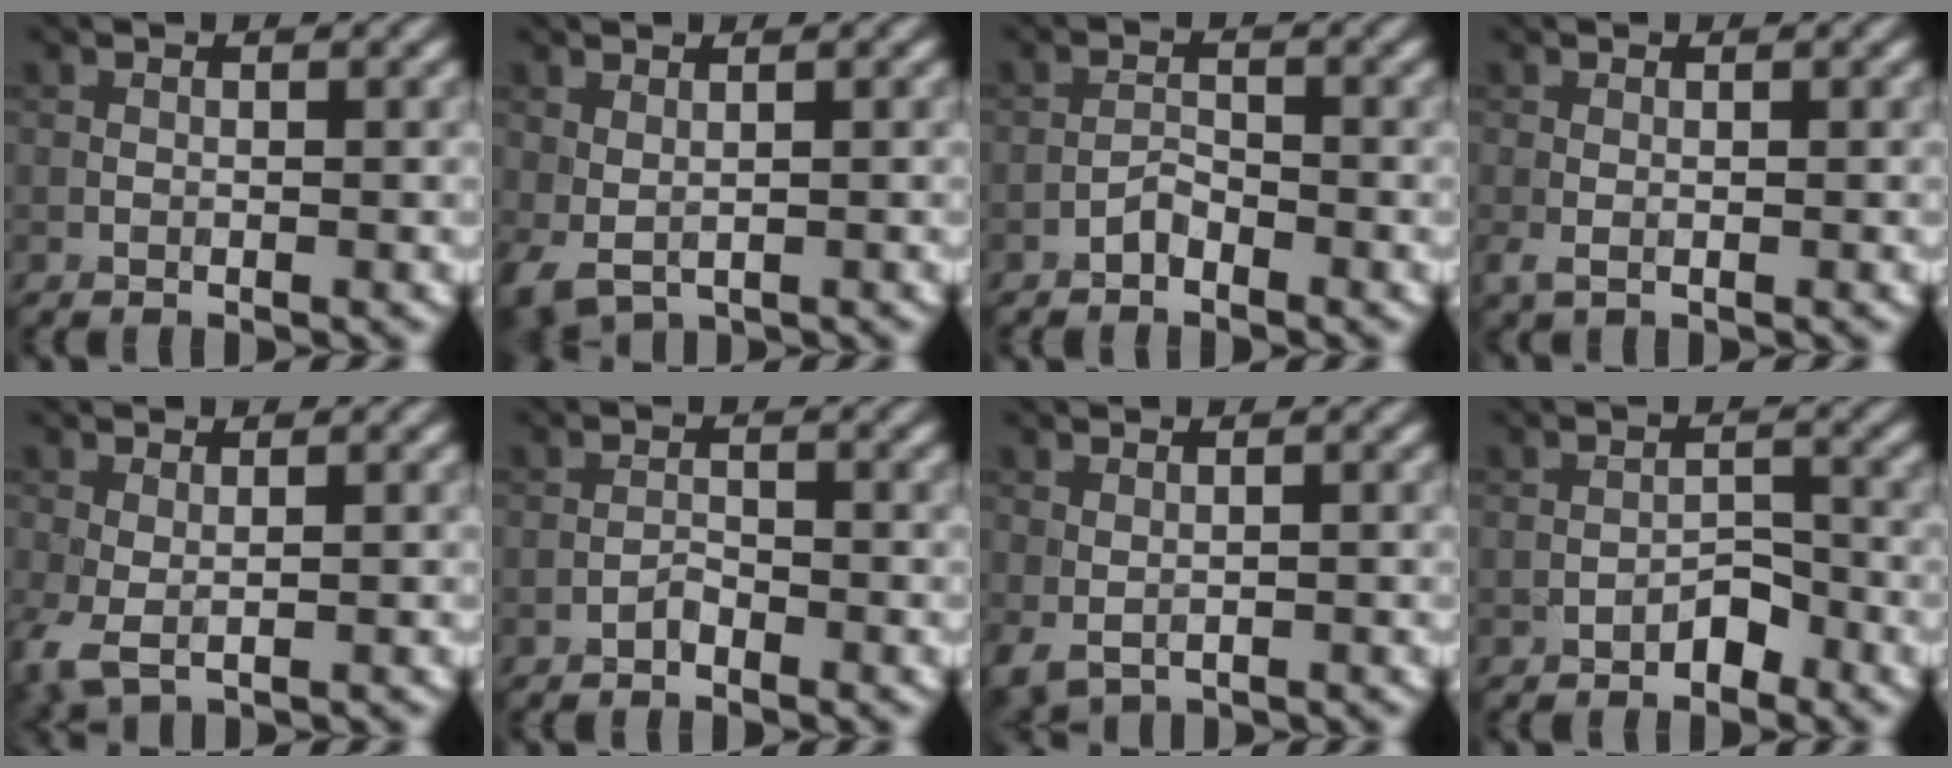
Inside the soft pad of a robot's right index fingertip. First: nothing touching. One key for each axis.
{"total": 1.6, "fx": 0.2, "fy": 1.0, "fz": 1.2, "tx": -0.030, "ty": -0.007, "tz": 0.012}
{"total": 1.3, "fx": -1.1, "fy": 0.5, "fz": 0.5, "tx": -0.007, "ty": 0.007, "tz": -0.023}
{"total": 1.0, "fx": -0.2, "fy": 0.4, "fz": 0.8, "tx": -0.022, "ty": -0.003, "tz": -0.005}
{"total": 2.3, "fx": -0.1, "fy": 1.1, "fz": 2.0, "tx": -0.056, "ty": -0.003, "tz": -0.005}
{"total": 0.9, "fx": -0.8, "fy": 0.3, "fz": 0.4, "tx": -0.005, "ty": 0.003, "tz": -0.016}
{"total": 1.3, "fx": 0.0, "fy": 0.9, "fz": 1.0, "tx": -0.024, "ty": -0.008, "tz": 0.007}
{"total": 1.8, "fx": -1.4, "fy": 0.9, "fz": 0.8, "tx": -0.010, "ty": 0.009, "tz": -0.025}